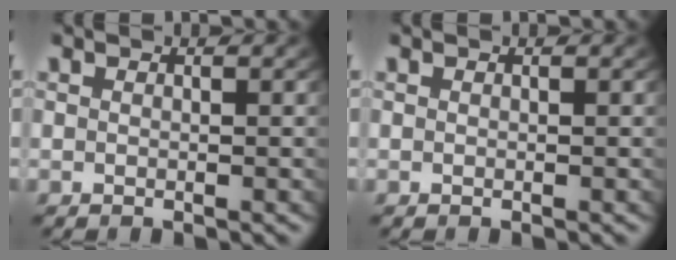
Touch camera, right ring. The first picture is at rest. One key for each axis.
{"total": 0.0}